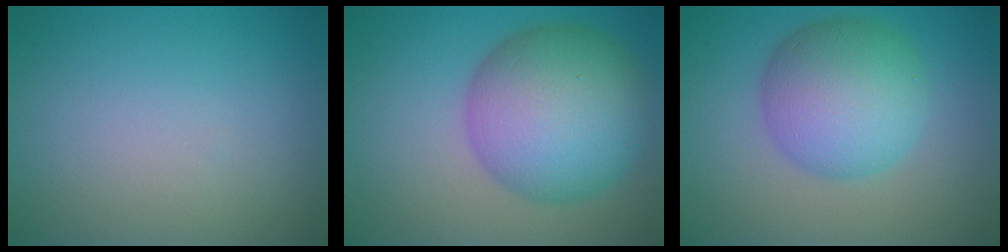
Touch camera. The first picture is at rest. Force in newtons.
{"total": 10.7, "press": 10.7, "slide": 0.2}
{"total": 7.3, "press": 7.3, "slide": 0.0}